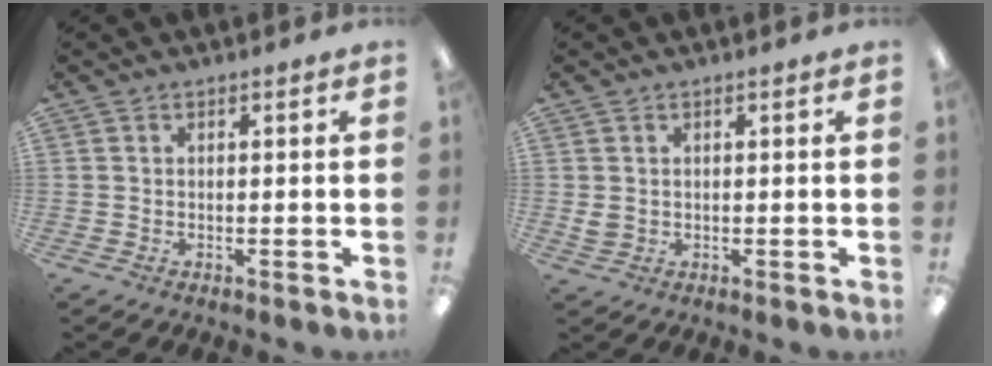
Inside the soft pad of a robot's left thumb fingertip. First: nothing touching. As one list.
[{"total": 1.8, "force": [0.6, 1.4, 0.8], "torque": [-0.010, 0.000, 0.009]}]